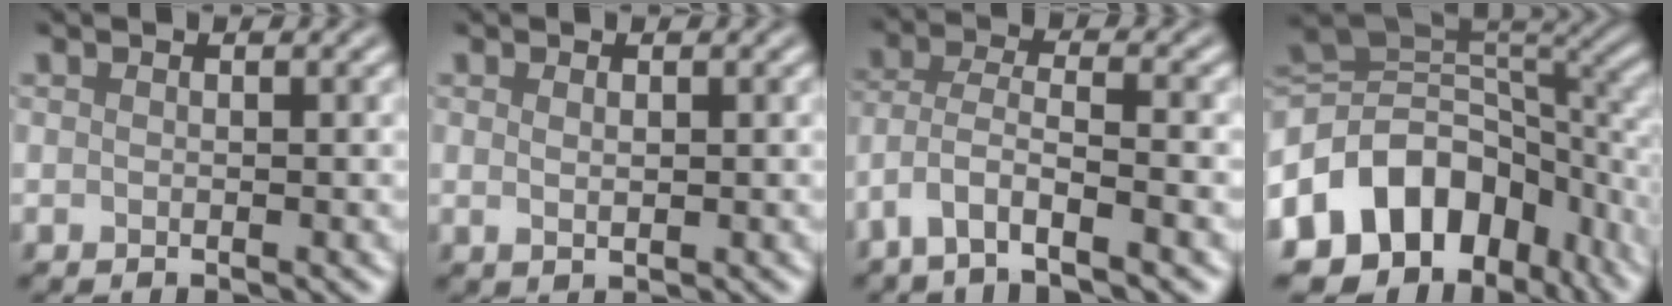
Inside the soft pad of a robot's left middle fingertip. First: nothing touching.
{"total": 0.9, "force": [0.3, 0.4, 0.7], "torque": [-0.016, -0.001, 0.007]}
{"total": 4.9, "force": [-3.0, 1.2, 3.7], "torque": [-0.075, -0.001, -0.066]}
{"total": 12.9, "force": [-5.1, 9.4, 7.1], "torque": [-0.131, 0.003, -0.094]}